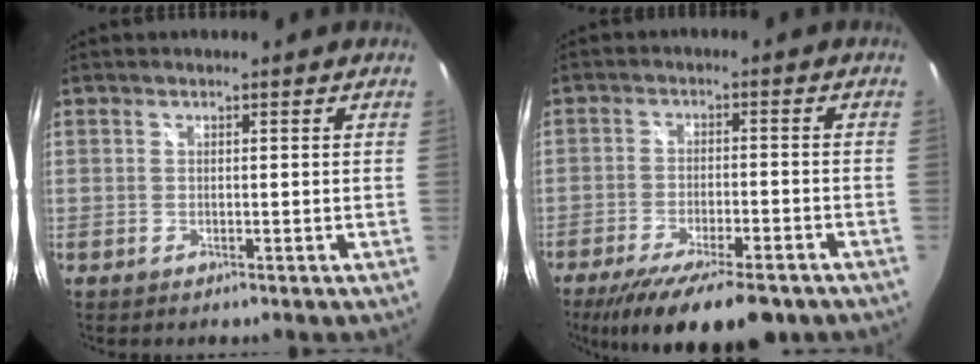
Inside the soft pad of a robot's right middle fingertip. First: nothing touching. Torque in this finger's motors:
{"motor_torque": [1.07, -1.07, 0.32, 0.11]}